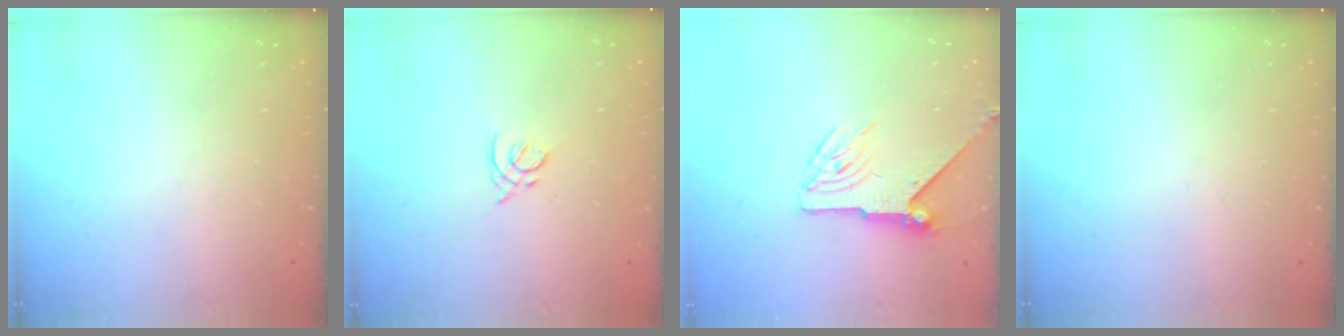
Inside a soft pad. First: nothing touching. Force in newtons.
{"total": 2.0, "press": 1.9, "slide": 0.6}
{"total": 6.2, "press": 6.2, "slide": 0.2}
{"total": 0.0}